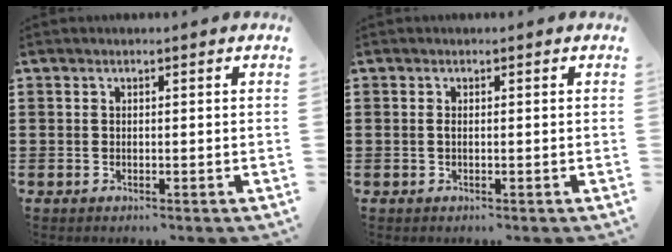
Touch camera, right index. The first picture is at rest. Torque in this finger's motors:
{"motor_torque": [0.47, 0.31, 0.07, 0.03]}